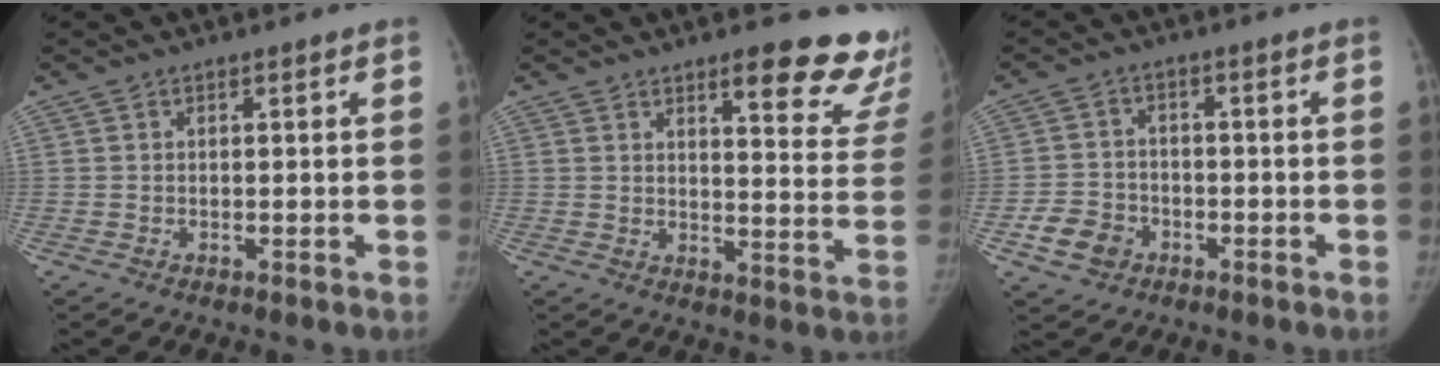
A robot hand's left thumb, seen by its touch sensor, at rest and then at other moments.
{"total": 17.3, "force": [12.9, 4.6, 10.6], "torque": [-0.088, -0.085, 0.144]}
{"total": 6.2, "force": [-2.9, 4.9, 2.4], "torque": [-0.031, 0.018, -0.050]}